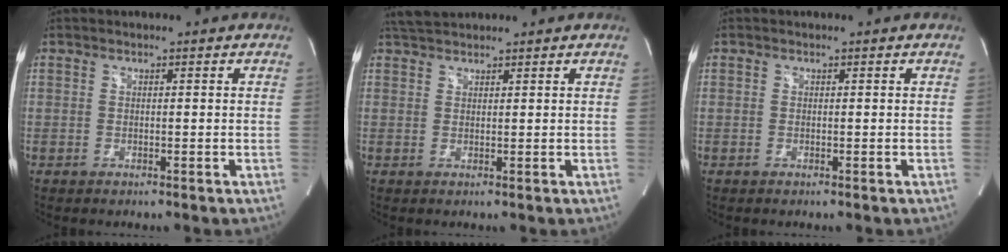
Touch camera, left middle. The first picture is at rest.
{"total": 3.3, "force": [3.1, 0.6, 1.0], "torque": [-0.024, 0.024, 0.059]}
{"total": 0.0}